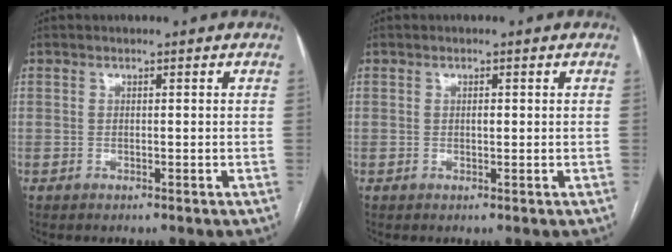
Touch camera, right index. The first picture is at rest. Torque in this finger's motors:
{"motor_torque": [0.14, 0.01, 0.12, 0.03]}